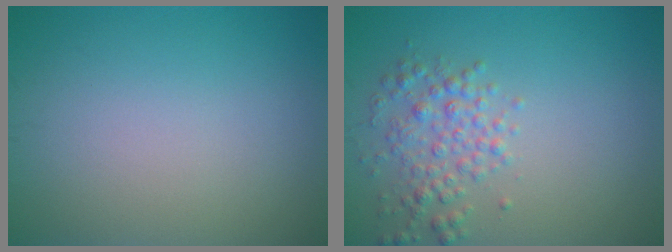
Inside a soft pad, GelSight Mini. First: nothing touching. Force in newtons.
{"total": 2.8, "press": 2.8, "slide": 0.1}